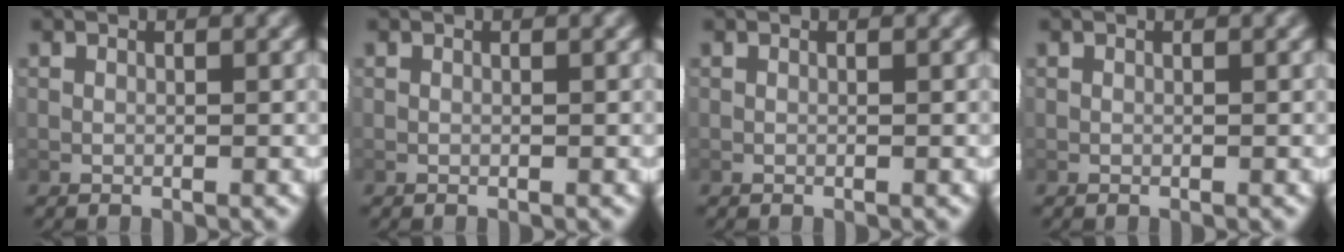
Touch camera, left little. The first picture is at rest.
{"total": 0.0}
{"total": 0.0}
{"total": 0.0}